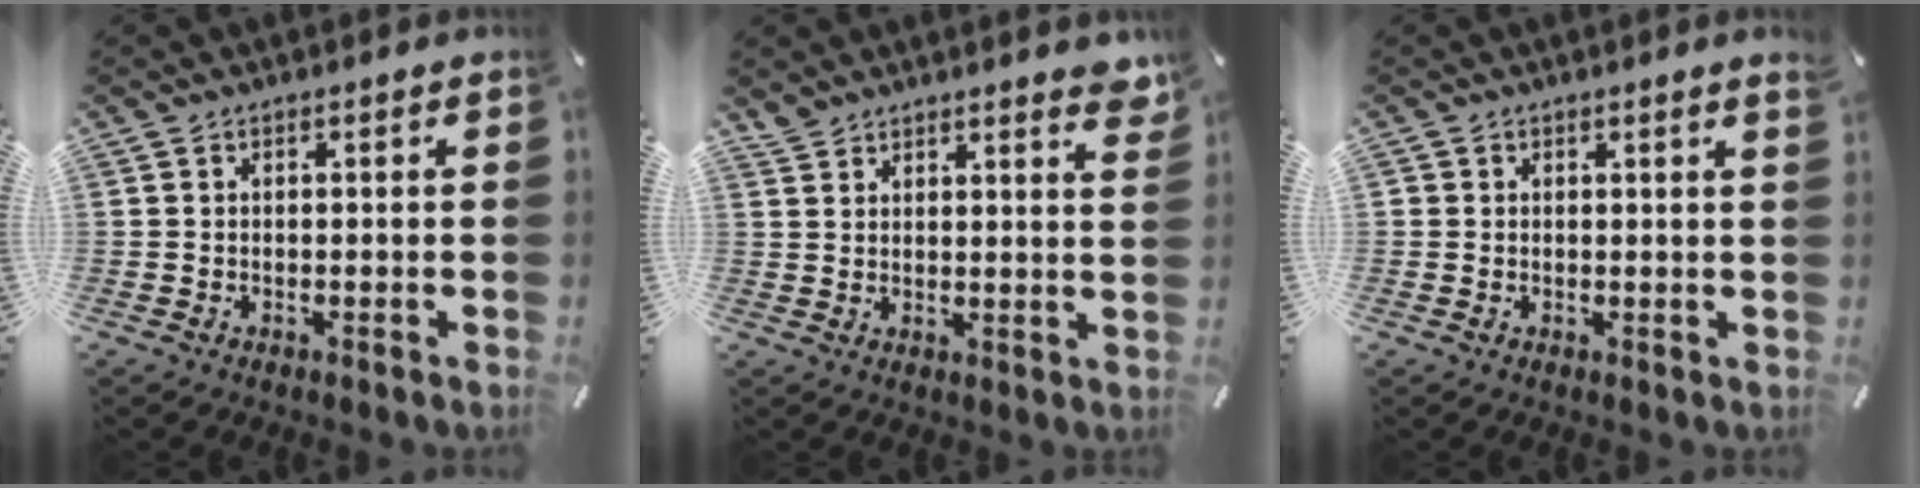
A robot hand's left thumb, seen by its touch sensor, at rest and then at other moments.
{"total": 5.0, "force": [4.4, 1.5, 1.7], "torque": [-0.030, -0.022, 0.081]}
{"total": 0.6, "force": [0.6, 0.0, 0.2], "torque": [-0.004, -0.001, 0.011]}